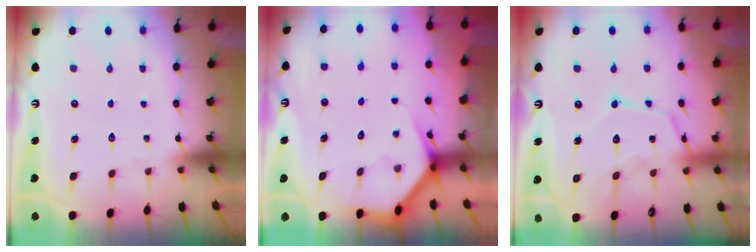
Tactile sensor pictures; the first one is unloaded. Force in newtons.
{"total": 3.4, "press": 3.4, "slide": 0.3}
{"total": 12.1, "press": 12.1, "slide": 1.0}